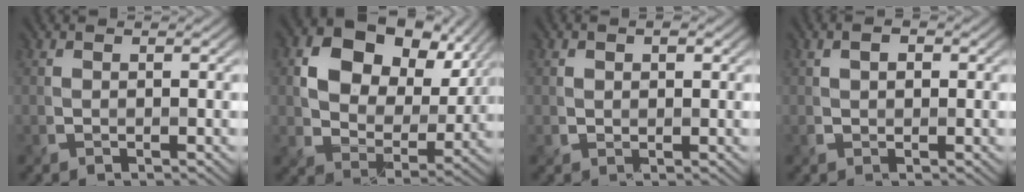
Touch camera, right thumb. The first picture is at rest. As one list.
[{"total": 12.9, "force": [5.4, 8.8, 7.6], "torque": [-0.133, -0.006, 0.093]}, {"total": 1.8, "force": [0.9, 1.1, 1.2], "torque": [-0.019, -0.001, 0.016]}, {"total": 2.0, "force": [0.8, 1.3, 1.4], "torque": [-0.024, 0.002, 0.010]}]